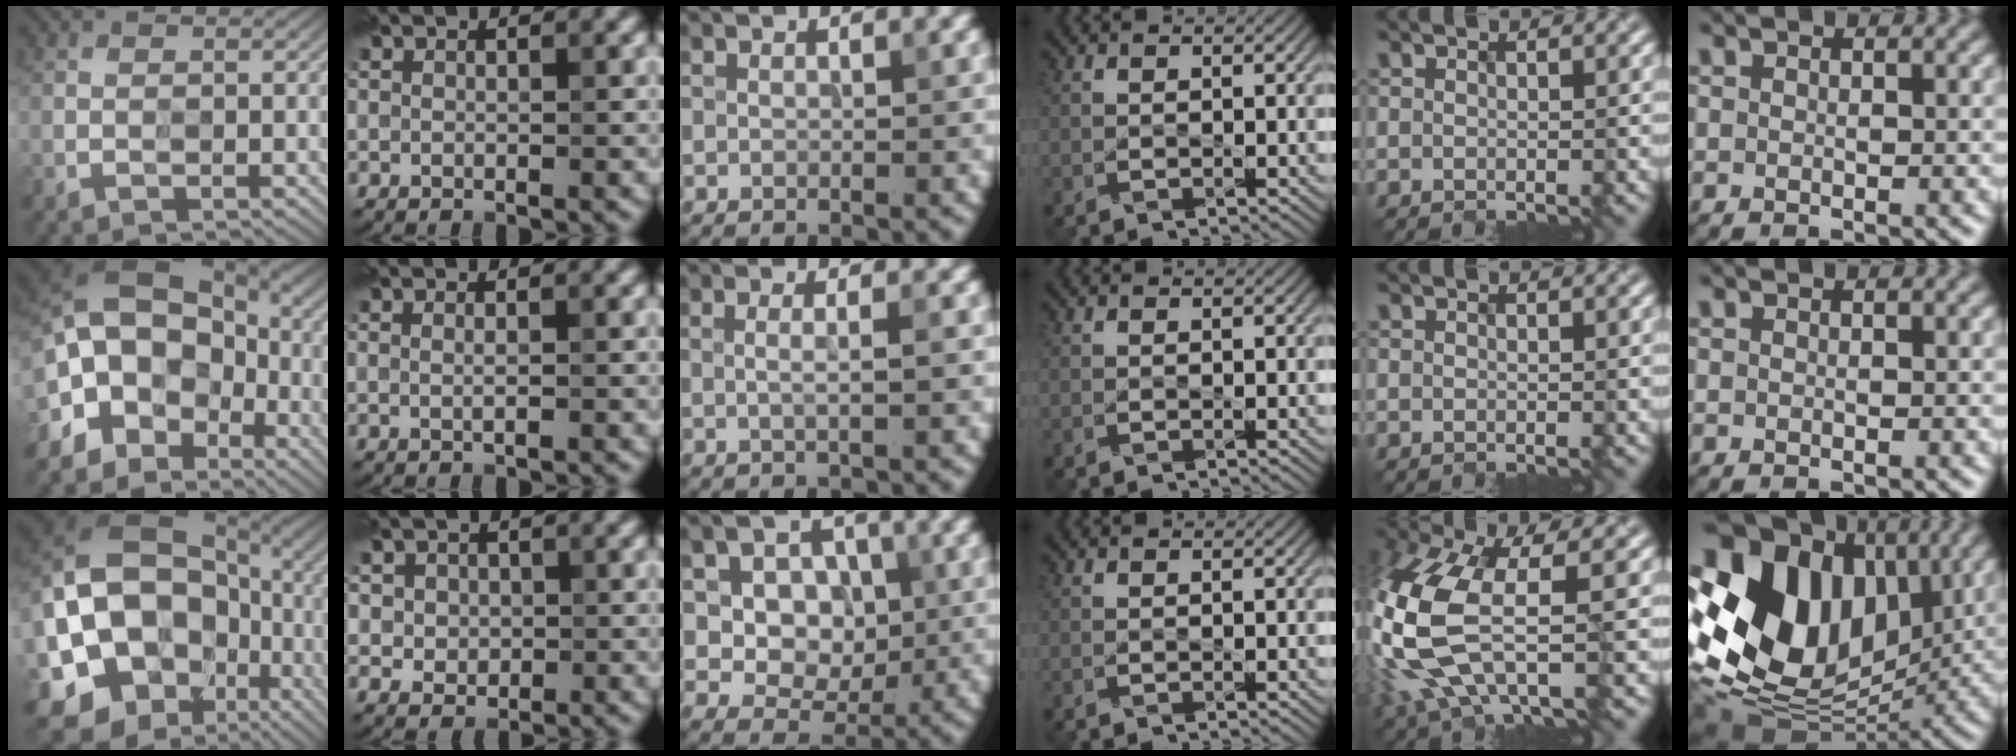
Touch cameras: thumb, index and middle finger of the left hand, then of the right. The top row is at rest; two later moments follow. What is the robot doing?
{"motion": "wipe", "object": "mirror"}